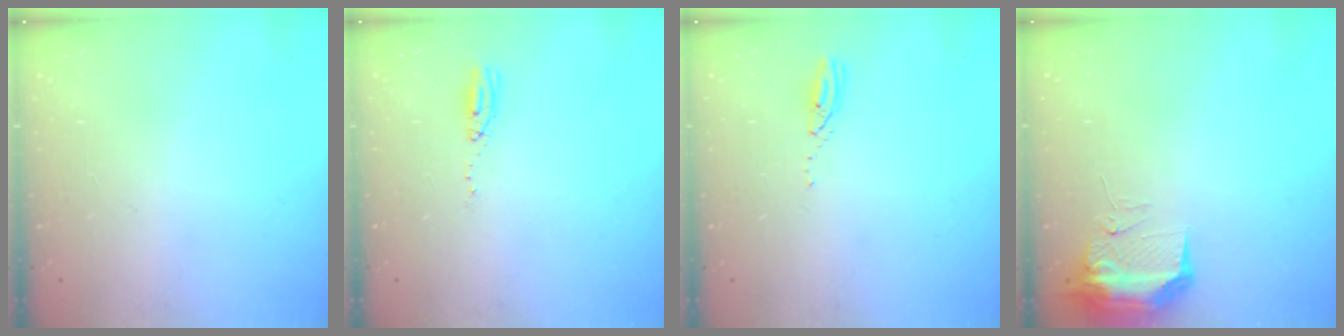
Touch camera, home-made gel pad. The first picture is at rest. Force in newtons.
{"total": 3.9, "press": 3.7, "slide": 1.2}
{"total": 3.0, "press": 3.0, "slide": 0.1}
{"total": 9.5, "press": 9.4, "slide": 1.4}